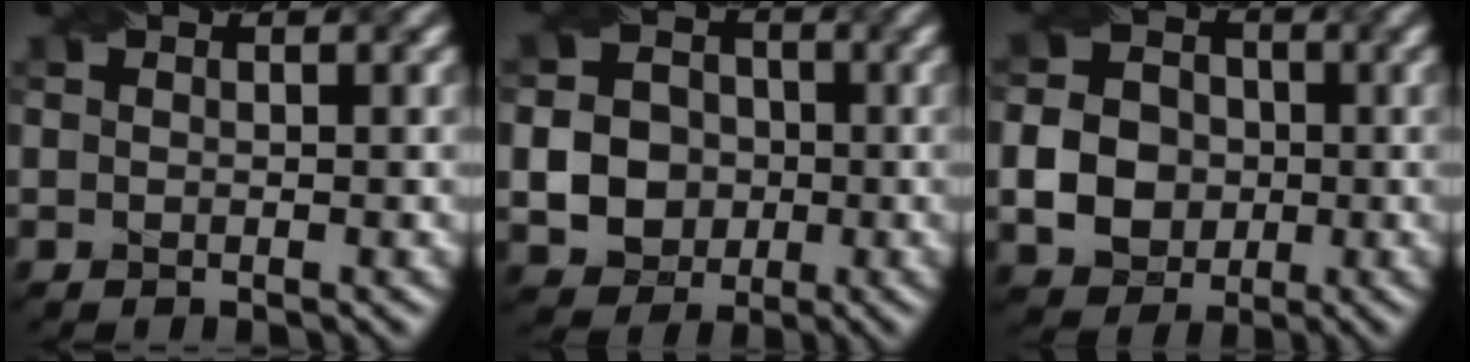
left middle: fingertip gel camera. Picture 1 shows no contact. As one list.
[{"total": 6.9, "force": [-1.4, 6.3, 2.5], "torque": [-0.048, 0.001, -0.041]}, {"total": 5.3, "force": [-1.1, 4.7, 2.3], "torque": [-0.043, 0.000, -0.033]}]